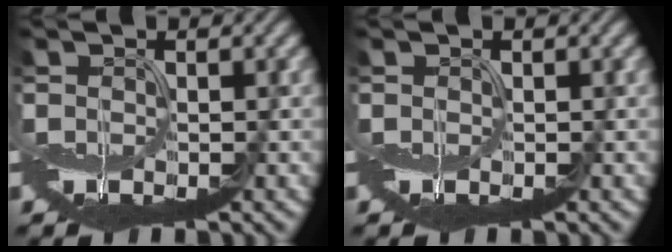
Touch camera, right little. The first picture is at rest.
{"total": 0.0}